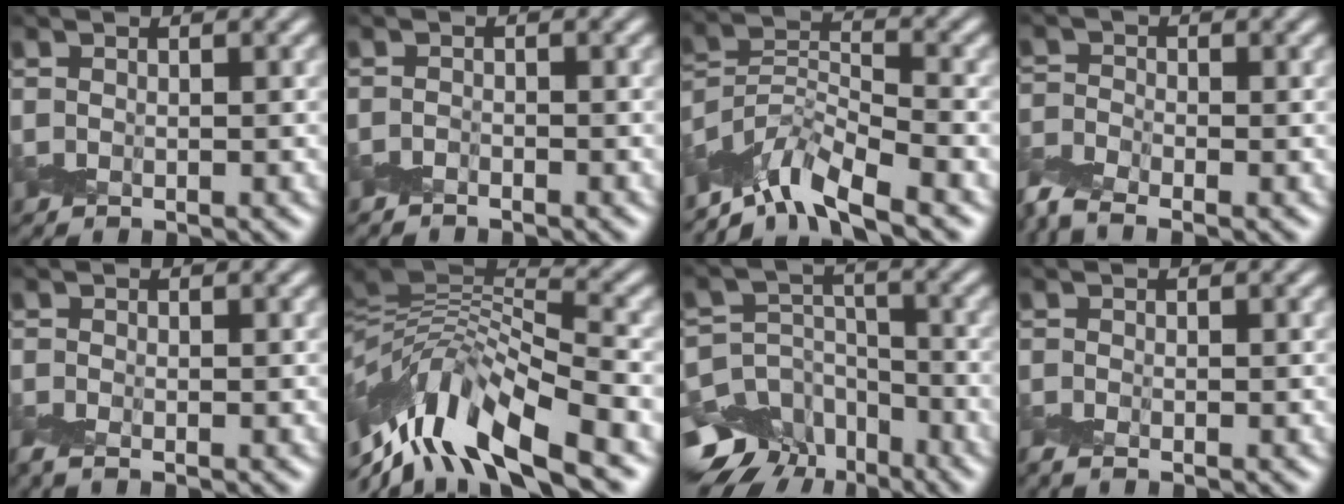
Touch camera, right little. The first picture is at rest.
{"total": 1.0, "force": [-1.0, -0.2, -0.2], "torque": [0.006, 0.001, -0.023]}
{"total": 6.1, "force": [-5.4, 0.7, 2.7], "torque": [-0.044, -0.002, -0.114]}
{"total": 4.4, "force": [-3.2, 1.7, 2.4], "torque": [-0.055, -0.007, -0.077]}
{"total": 2.0, "force": [-0.9, 1.0, 1.4], "torque": [-0.045, 0.001, -0.027]}
{"total": 10.2, "force": [-5.9, 2.7, 7.9], "torque": [-0.137, 0.018, -0.115]}
{"total": 11.1, "force": [-7.2, 7.9, 3.0], "torque": [-0.066, -0.028, -0.124]}
{"total": 1.3, "force": [-0.8, 0.5, 0.8], "torque": [-0.030, -0.001, -0.023]}